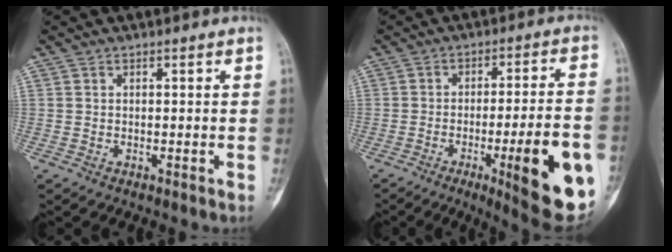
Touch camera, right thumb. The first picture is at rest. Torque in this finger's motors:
{"motor_torque": [2.25, 2.11, 1.43, -1.34, 0.41]}